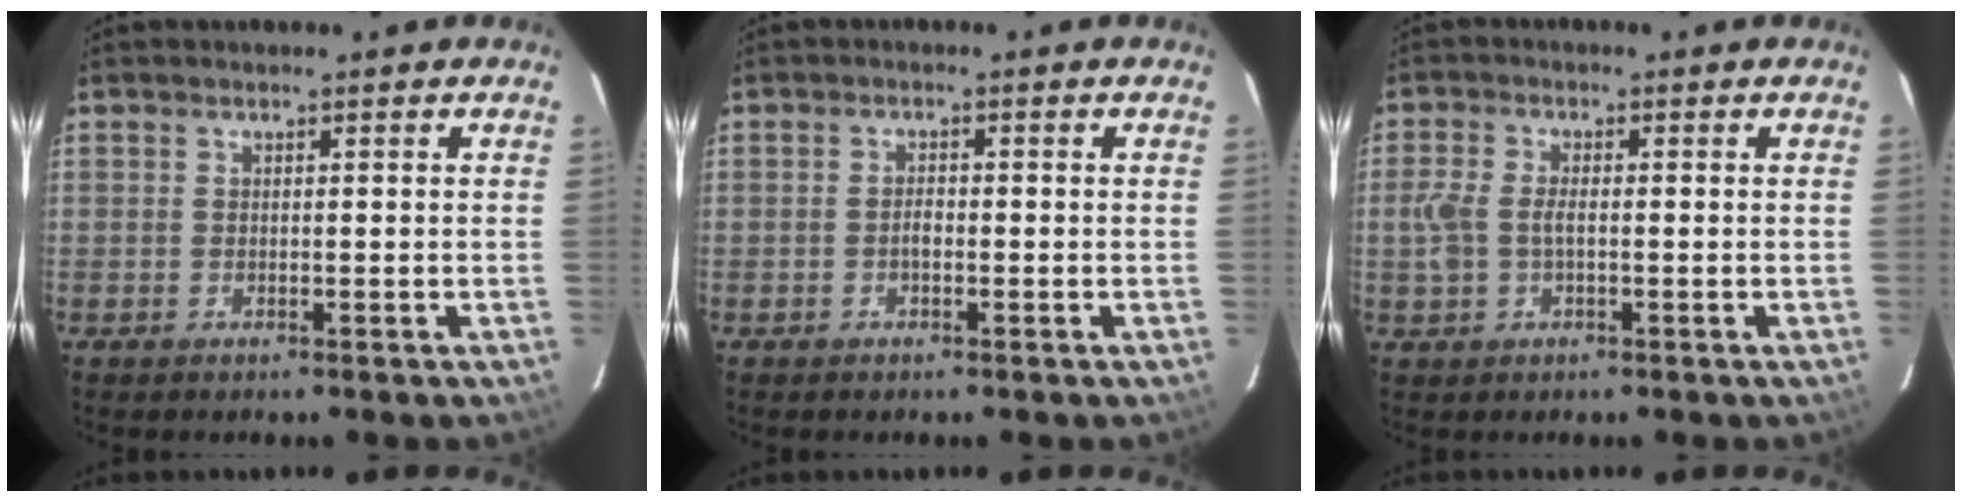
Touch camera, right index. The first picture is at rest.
{"total": 1.6, "force": [-0.6, 0.8, 1.2], "torque": [-0.021, 0.002, -0.012]}
{"total": 5.2, "force": [-0.6, 3.1, 4.1], "torque": [-0.091, 0.003, -0.011]}